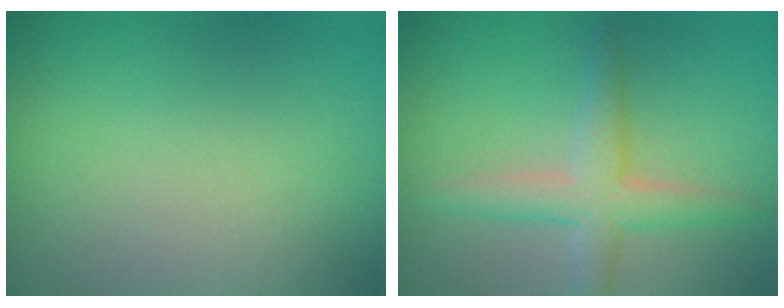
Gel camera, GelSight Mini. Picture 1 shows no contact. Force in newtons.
{"total": 3.5, "press": 3.5, "slide": 0.0}